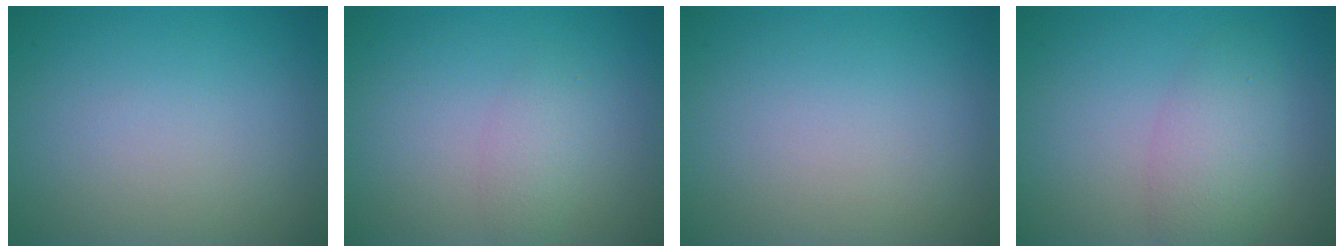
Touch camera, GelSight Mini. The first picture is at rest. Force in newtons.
{"total": 1.6, "press": 1.6, "slide": 0.1}
{"total": 0.0}
{"total": 3.5, "press": 3.5, "slide": 0.2}